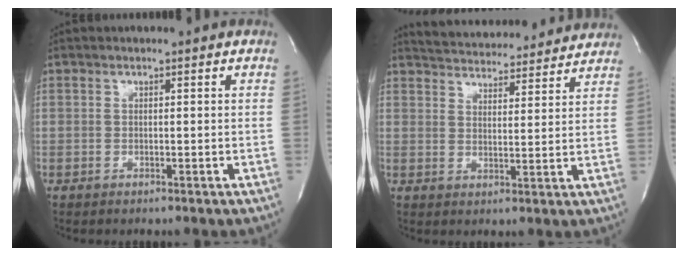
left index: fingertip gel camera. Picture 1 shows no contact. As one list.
[{"total": 16.6, "force": [15.8, 2.9, 4.0], "torque": [-0.061, 0.021, 0.211]}]